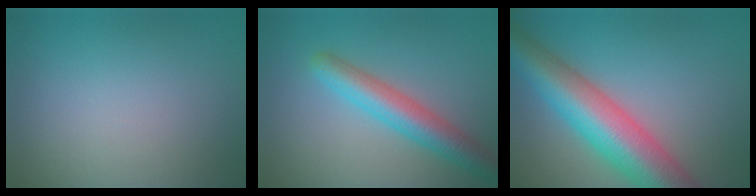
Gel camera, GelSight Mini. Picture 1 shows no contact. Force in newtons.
{"total": 4.8, "press": 4.8, "slide": 0.1}
{"total": 10.5, "press": 10.5, "slide": 0.5}